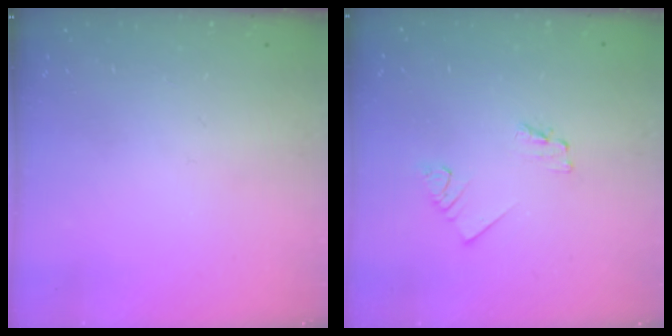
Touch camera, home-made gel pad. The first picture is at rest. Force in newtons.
{"total": 1.7, "press": 1.7, "slide": 0.3}